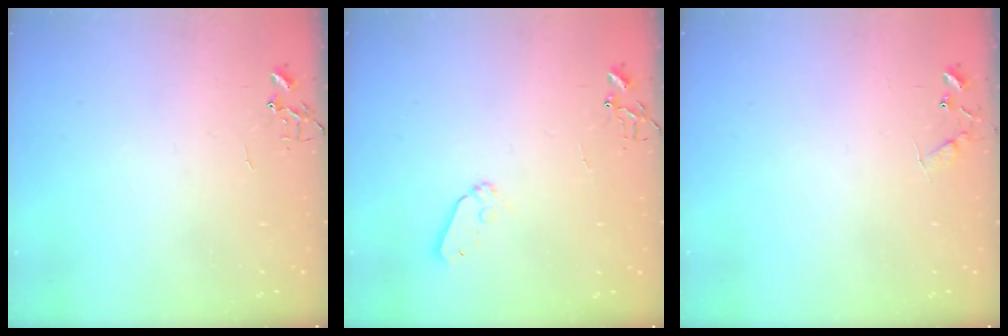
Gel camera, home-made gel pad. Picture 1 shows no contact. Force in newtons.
{"total": 6.5, "press": 6.5, "slide": 0.6}
{"total": 6.5, "press": 6.5, "slide": 0.6}